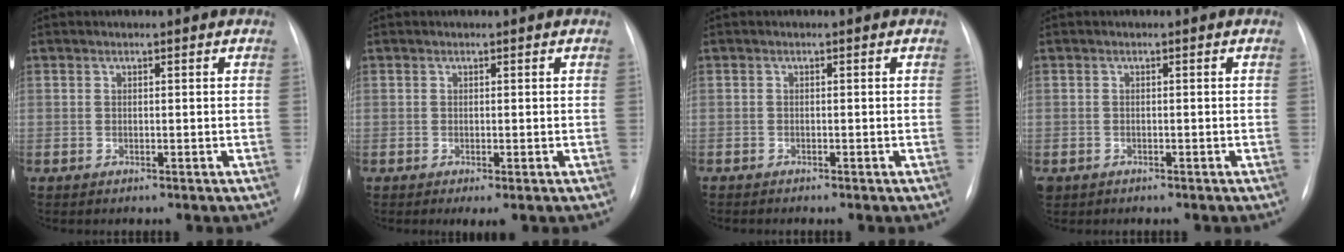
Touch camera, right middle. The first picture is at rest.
{"total": 1.8, "force": [-0.6, 0.3, 1.7], "torque": [-0.021, -0.006, -0.008]}
{"total": 0.8, "force": [-0.7, 0.1, 0.3], "torque": [-0.007, -0.002, -0.012]}
{"total": 1.9, "force": [-1.2, 1.4, 0.5], "torque": [-0.013, 0.000, -0.017]}